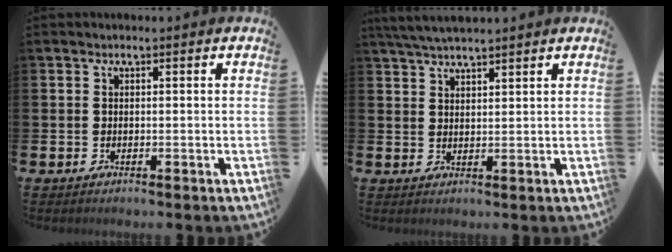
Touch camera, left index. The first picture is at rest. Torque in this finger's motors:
{"motor_torque": [0.34, -0.93, 0.35, 0.17]}